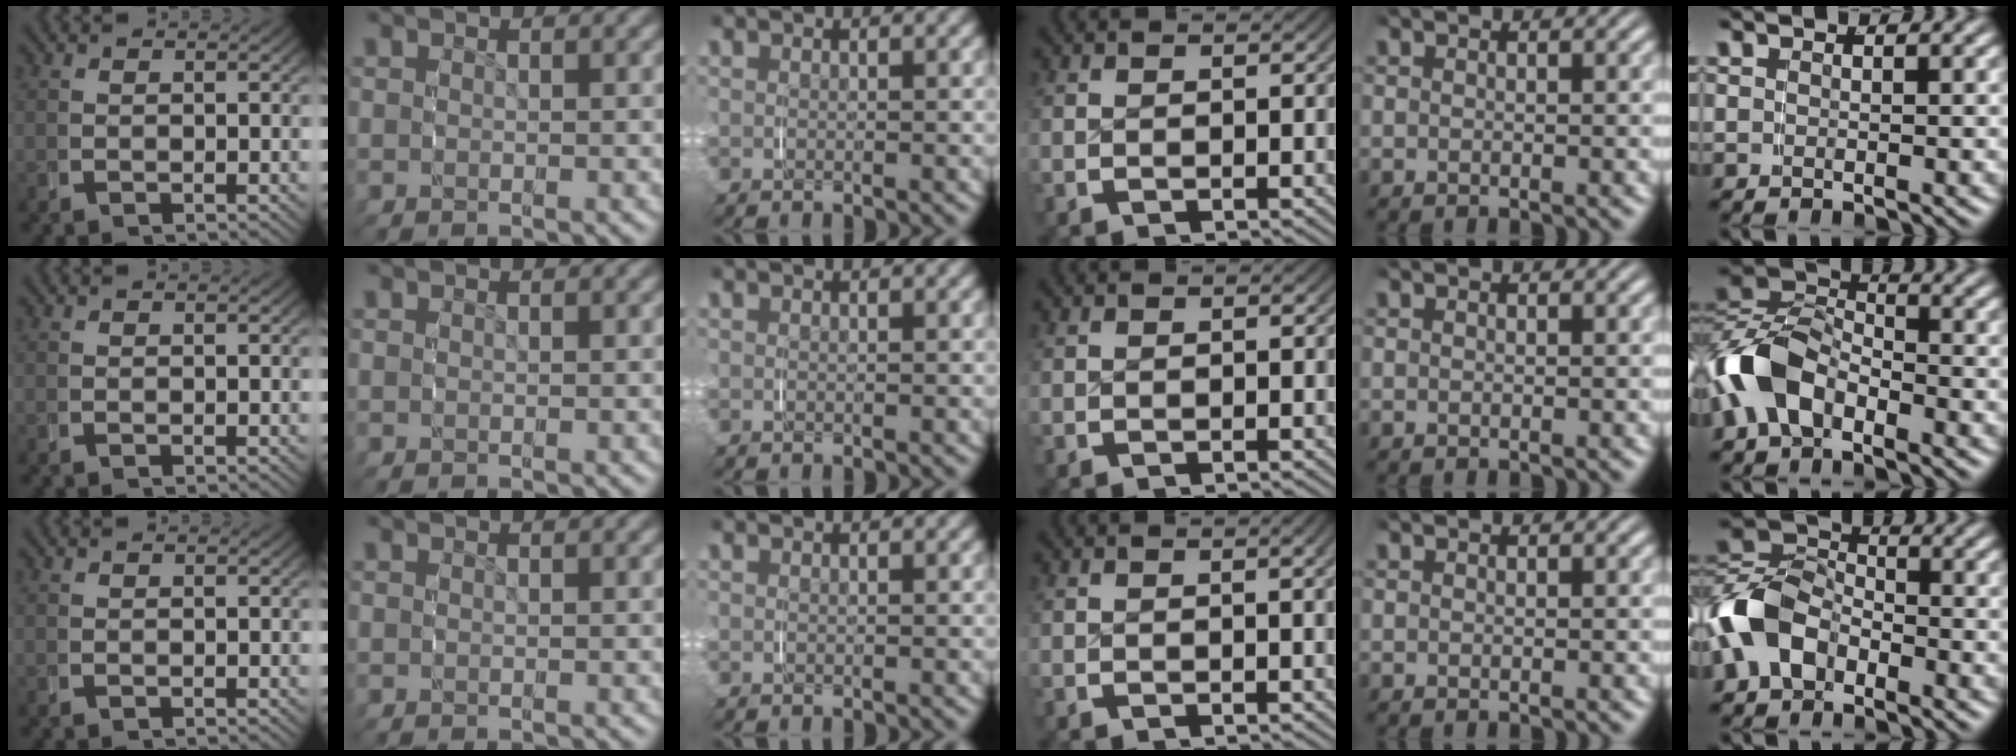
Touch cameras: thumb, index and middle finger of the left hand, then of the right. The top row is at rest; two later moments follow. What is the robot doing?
{"motion": "grasp_and_lifting", "object": "keyboard"}